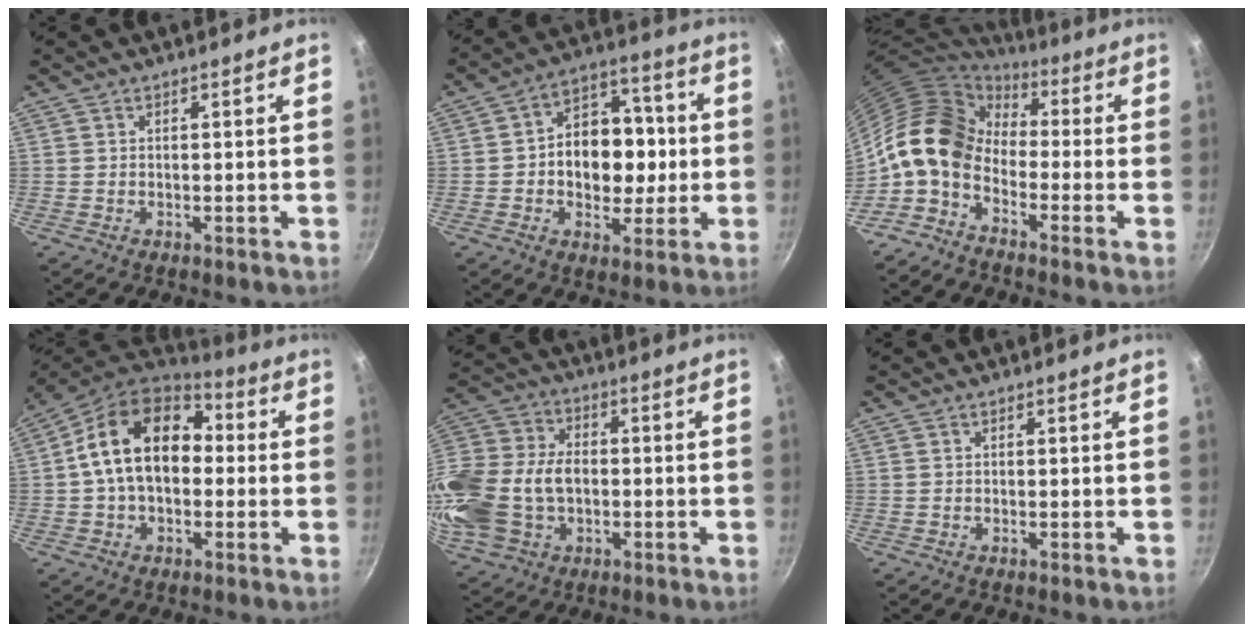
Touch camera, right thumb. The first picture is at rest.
{"total": 14.8, "force": [-0.5, 11.0, 9.9], "torque": [-0.096, 0.025, -0.017]}
{"total": 11.7, "force": [-2.1, 8.1, 8.2], "torque": [-0.121, 0.038, -0.063]}
{"total": 17.3, "force": [0.9, 11.9, 12.6], "torque": [-0.178, 0.038, -0.002]}
{"total": 23.2, "force": [-3.1, 17.1, 15.4], "torque": [-0.344, 0.039, -0.051]}
{"total": 0.0}